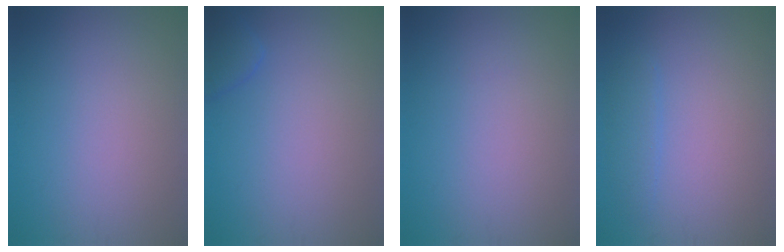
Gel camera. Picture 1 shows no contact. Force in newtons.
{"total": 1.6, "press": 1.6, "slide": 0.1}
{"total": 0.0}
{"total": 1.4, "press": 1.4, "slide": 0.1}